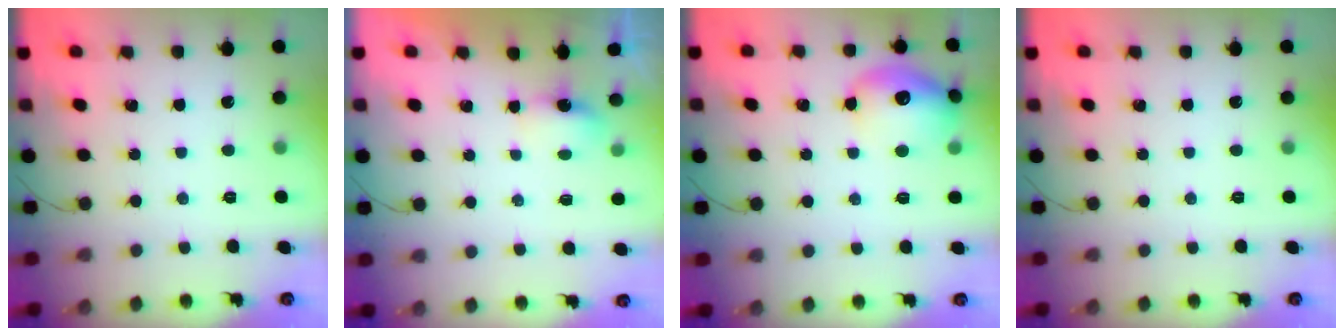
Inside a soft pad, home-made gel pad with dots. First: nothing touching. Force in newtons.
{"total": 3.9, "press": 3.8, "slide": 1.0}
{"total": 14.6, "press": 14.5, "slide": 1.3}
{"total": 0.0}